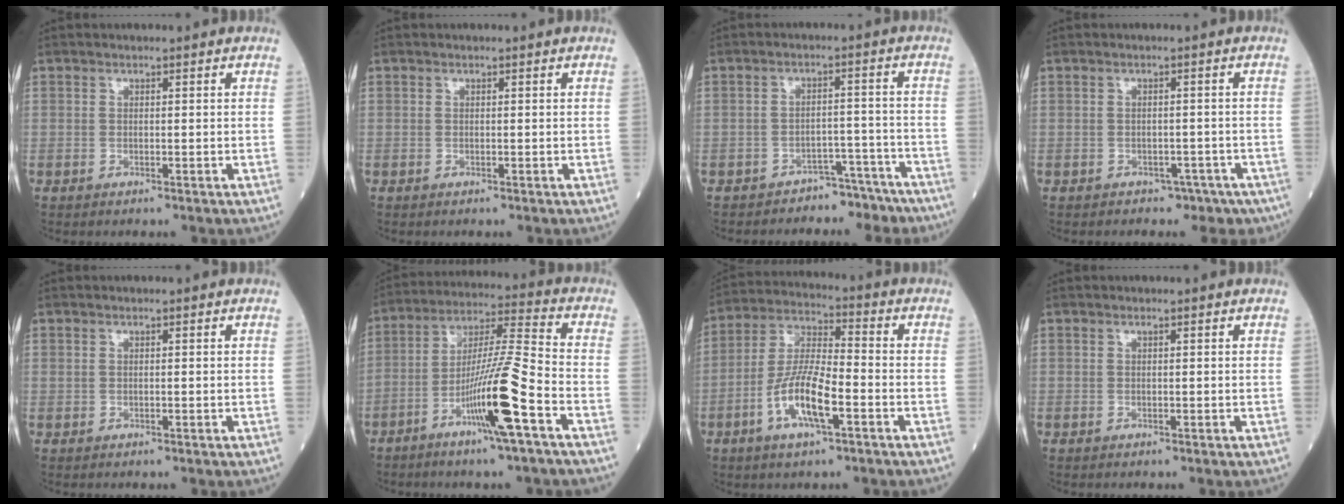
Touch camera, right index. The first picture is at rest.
{"total": 0.0}
{"total": 7.2, "force": [-6.3, 3.4, 0.1], "torque": [0.024, 0.043, -0.084]}
{"total": 4.5, "force": [-3.1, 3.2, 0.7], "torque": [-0.002, 0.013, -0.034]}
{"total": 0.0}
{"total": 13.0, "force": [-6.0, -0.6, 11.5], "torque": [-0.216, -0.003, -0.112]}
{"total": 10.5, "force": [-4.1, 2.3, 9.5], "torque": [-0.191, 0.000, -0.078]}
{"total": 0.0}